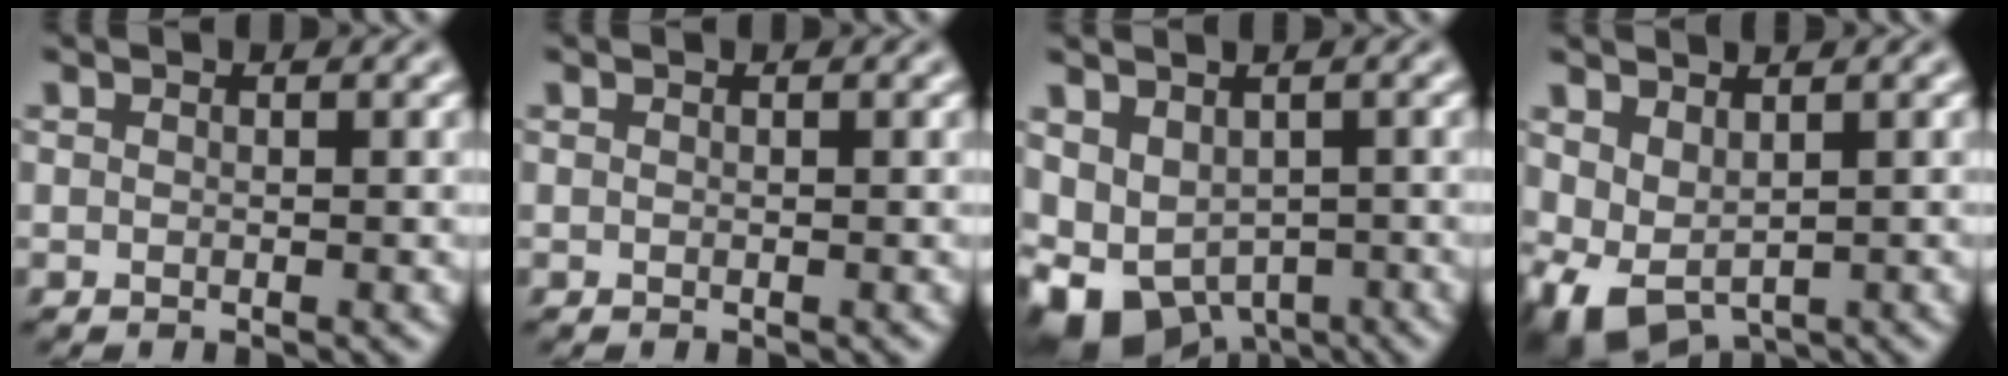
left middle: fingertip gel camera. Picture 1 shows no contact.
{"total": 0.0}
{"total": 6.7, "force": [-2.5, 4.8, 3.9], "torque": [-0.059, -0.021, -0.032]}
{"total": 3.5, "force": [0.3, 2.0, 2.9], "torque": [-0.061, -0.008, 0.012]}